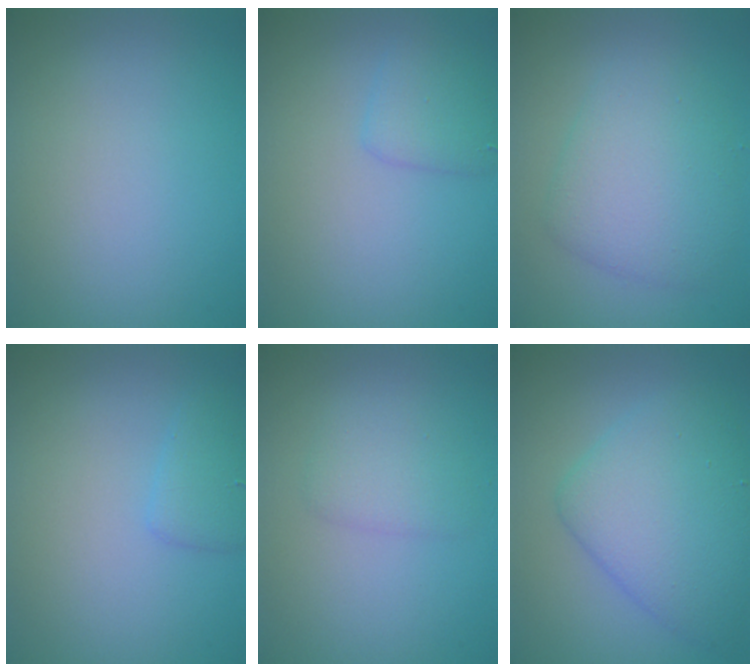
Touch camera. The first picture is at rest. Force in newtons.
{"total": 2.0, "press": 2.0, "slide": 0.0}
{"total": 4.9, "press": 4.9, "slide": 0.1}
{"total": 1.9, "press": 1.9, "slide": 0.1}
{"total": 2.1, "press": 2.1, "slide": 0.1}
{"total": 6.5, "press": 6.5, "slide": 0.3}